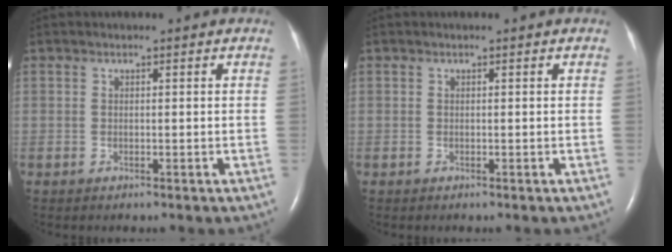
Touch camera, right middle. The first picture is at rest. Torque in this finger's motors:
{"motor_torque": [0.01, 0.00, 0.06, 0.01]}